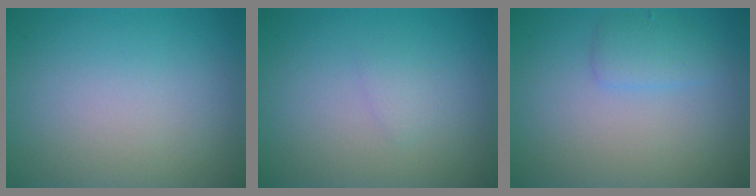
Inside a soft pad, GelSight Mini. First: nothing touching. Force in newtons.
{"total": 0.8, "press": 0.8, "slide": 0.1}
{"total": 1.7, "press": 1.7, "slide": 0.1}